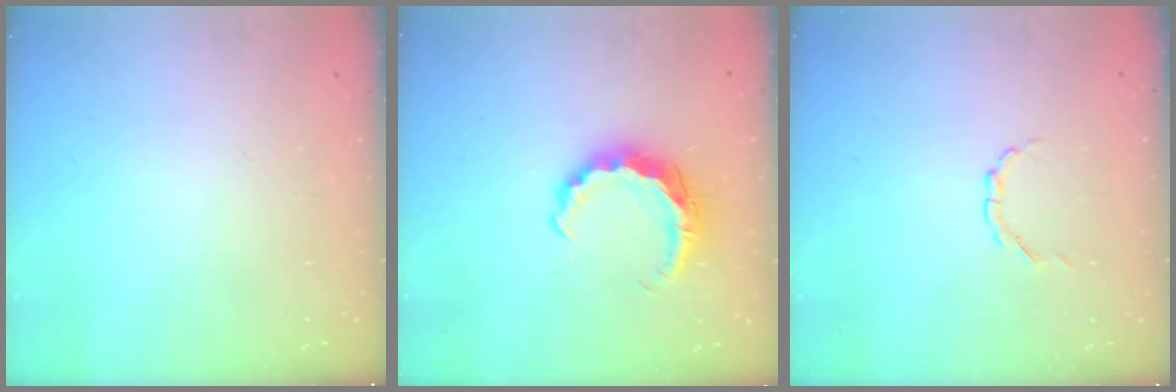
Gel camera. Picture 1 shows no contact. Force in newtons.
{"total": 8.3, "press": 8.3, "slide": 0.9}
{"total": 2.1, "press": 2.0, "slide": 0.6}